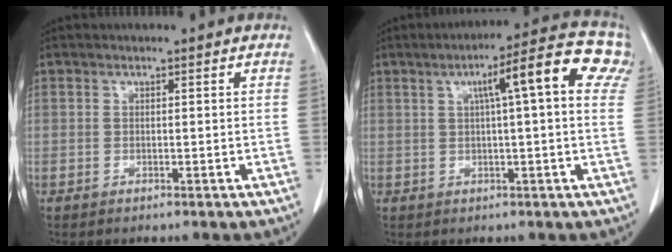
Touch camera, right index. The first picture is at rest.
{"total": 11.9, "force": [3.9, 1.2, 11.2], "torque": [-0.154, 0.035, 0.042]}